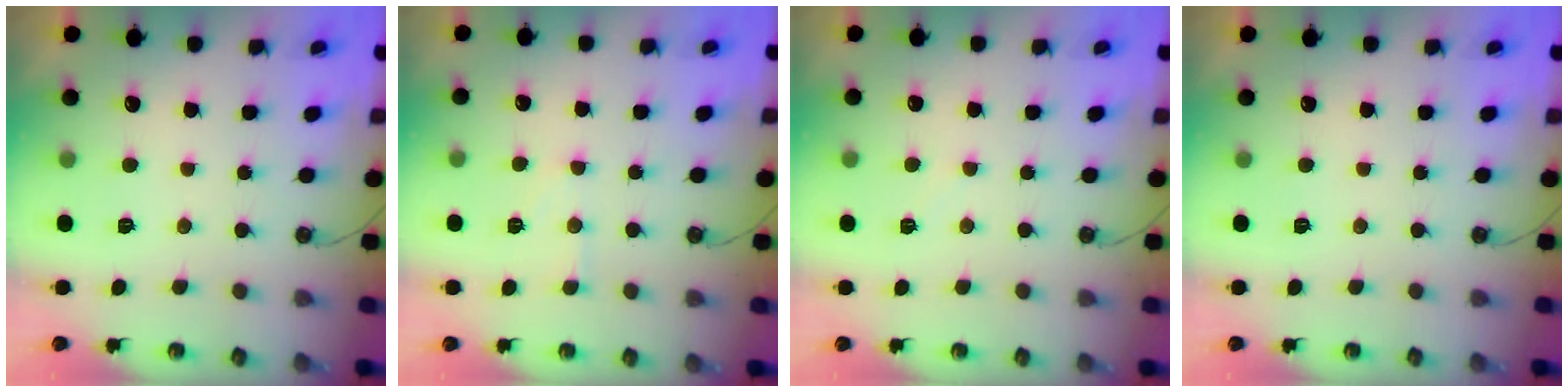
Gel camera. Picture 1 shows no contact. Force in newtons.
{"total": 6.7, "press": 6.7, "slide": 0.4}
{"total": 3.3, "press": 3.2, "slide": 0.5}
{"total": 0.0}